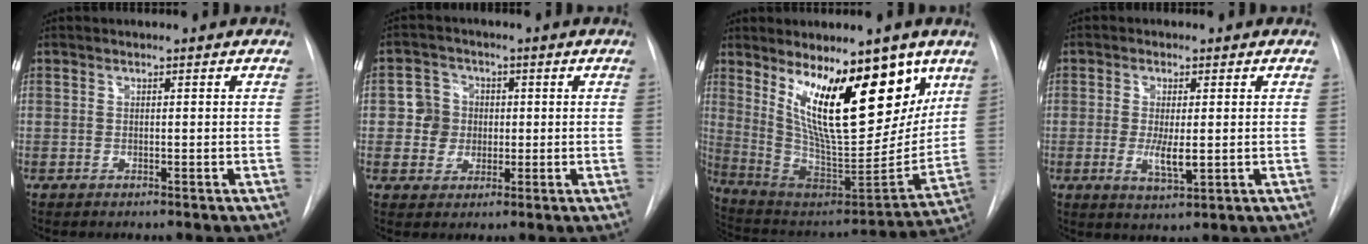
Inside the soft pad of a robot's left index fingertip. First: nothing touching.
{"total": 5.2, "force": [0.1, 5.1, 1.0], "torque": [-0.017, 0.019, 0.005]}
{"total": 21.3, "force": [10.7, 6.9, 17.1], "torque": [-0.256, -0.021, 0.190]}
{"total": 4.6, "force": [-0.5, 1.4, 4.4], "torque": [-0.084, -0.011, -0.004]}